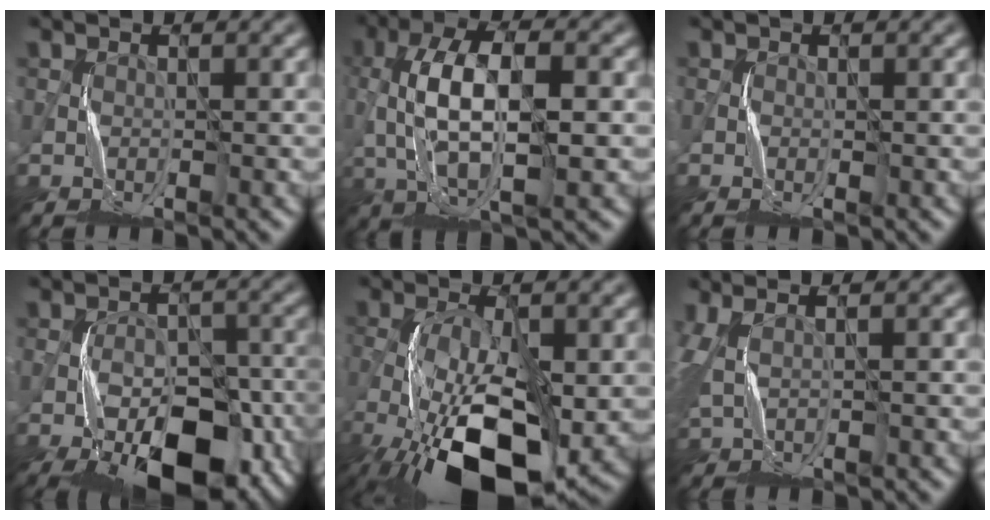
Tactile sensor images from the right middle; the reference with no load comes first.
{"total": 8.7, "force": [0.1, 3.9, 7.8], "torque": [-0.149, 0.007, 0.001]}
{"total": 0.0}
{"total": 12.3, "force": [-6.5, 5.4, 8.9], "torque": [-0.138, -0.016, -0.097]}
{"total": 13.4, "force": [-5.3, 5.5, 11.0], "torque": [-0.208, -0.030, -0.090]}
{"total": 4.0, "force": [1.6, 1.6, 3.2], "torque": [-0.076, 0.008, 0.032]}